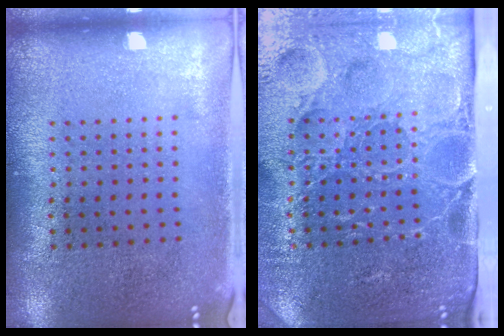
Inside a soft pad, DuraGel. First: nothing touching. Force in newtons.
{"total": 4.9, "press": 4.1, "slide": 2.6}